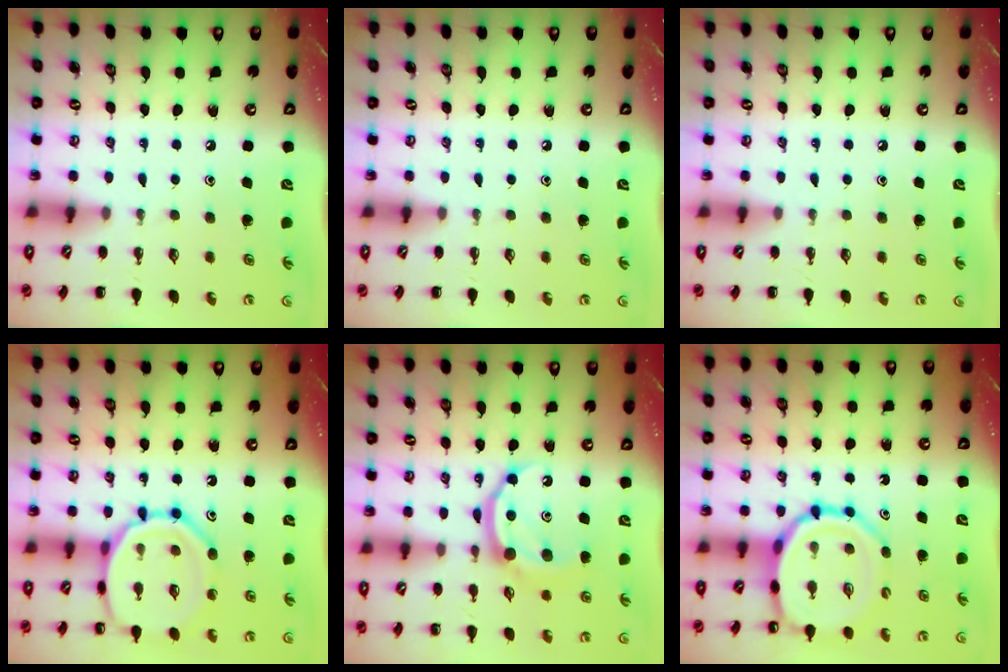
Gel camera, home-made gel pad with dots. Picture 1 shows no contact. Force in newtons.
{"total": 0.0}
{"total": 0.0}
{"total": 15.3, "press": 15.2, "slide": 1.1}
{"total": 10.5, "press": 10.5, "slide": 0.6}
{"total": 13.6, "press": 13.3, "slide": 3.1}